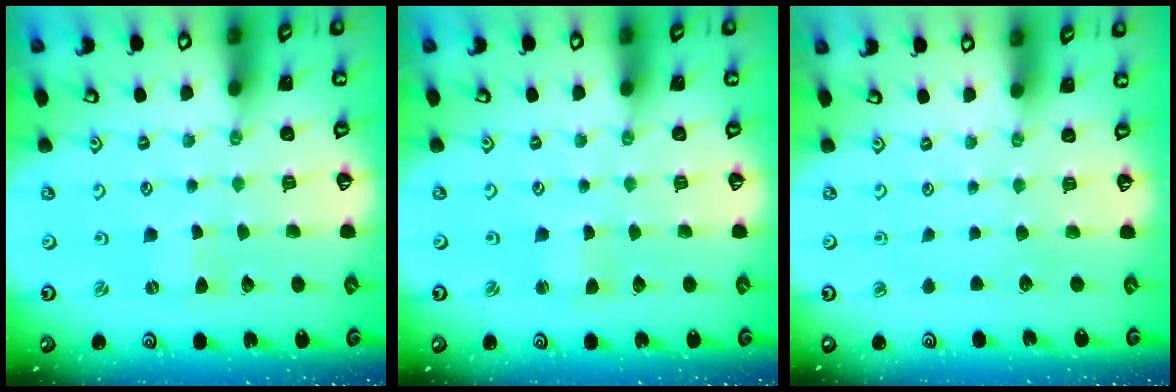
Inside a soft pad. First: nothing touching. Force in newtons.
{"total": 1.6, "press": 1.6, "slide": 0.3}
{"total": 0.0}